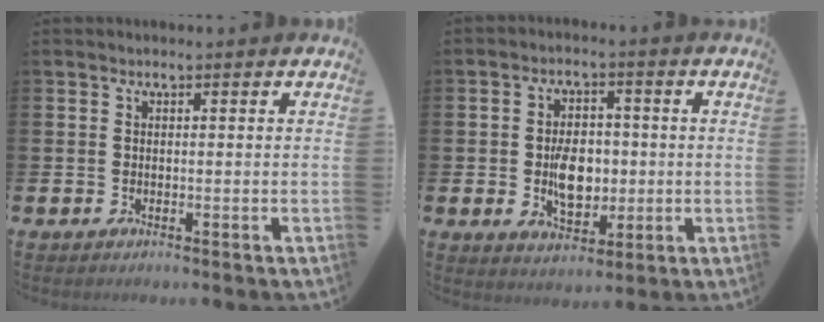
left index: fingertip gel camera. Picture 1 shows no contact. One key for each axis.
{"total": 6.3, "fx": -0.5, "fy": 4.1, "fz": 4.8, "tx": -0.084, "ty": 0.003, "tz": -0.013}